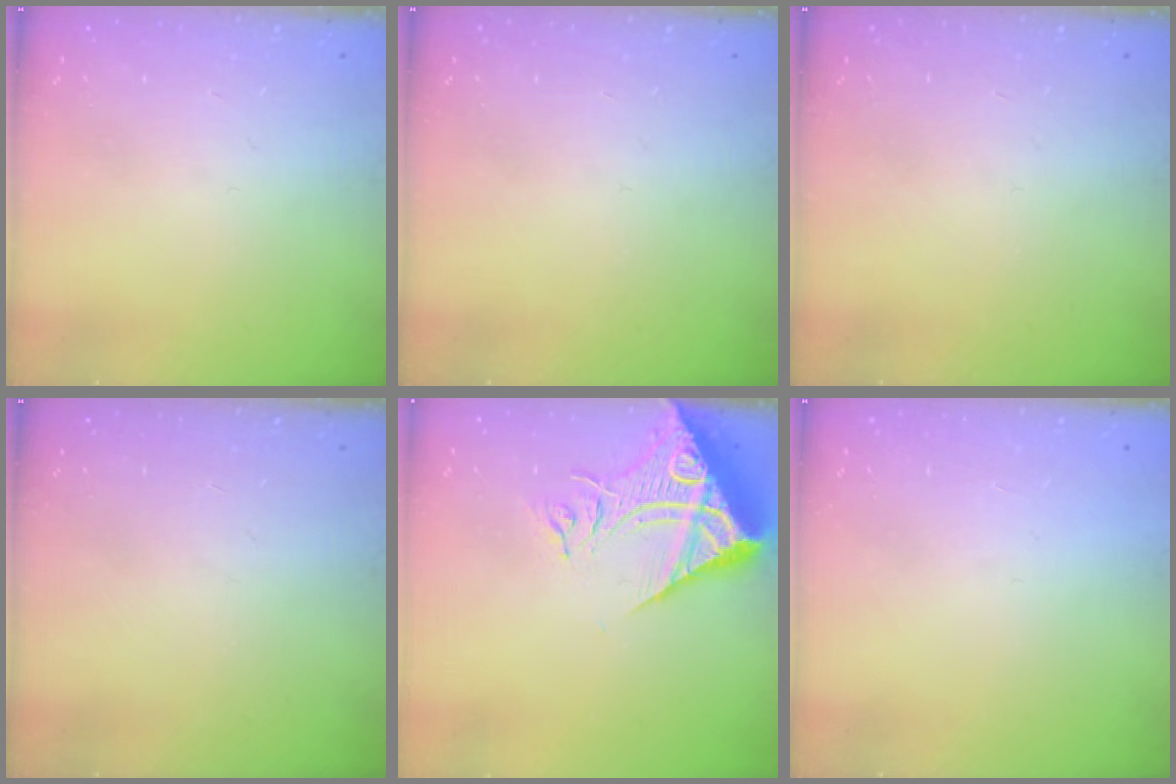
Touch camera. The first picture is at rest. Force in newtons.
{"total": 0.0}
{"total": 0.0}
{"total": 0.0}
{"total": 14.2, "press": 14.1, "slide": 1.9}
{"total": 1.6, "press": 1.6, "slide": 0.1}